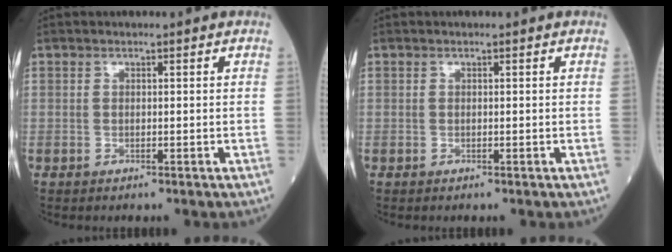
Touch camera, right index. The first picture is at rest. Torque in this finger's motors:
{"motor_torque": [0.02, 0.02, 0.00, -0.01]}